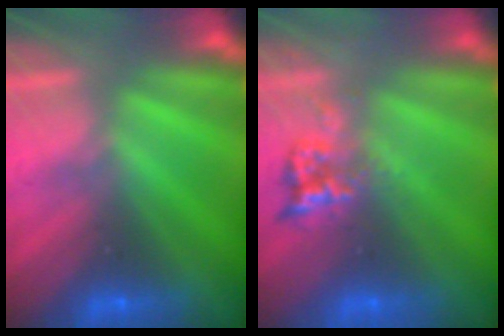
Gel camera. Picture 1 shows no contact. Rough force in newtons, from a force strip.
{"total": 2.3}